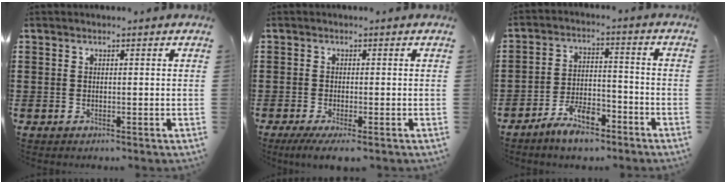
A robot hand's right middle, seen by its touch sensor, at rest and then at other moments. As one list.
[{"total": 1.7, "force": [-1.1, 0.0, 1.3], "torque": [-0.028, -0.005, -0.022]}, {"total": 6.9, "force": [-5.7, 2.0, 3.3], "torque": [-0.064, 0.007, -0.107]}]